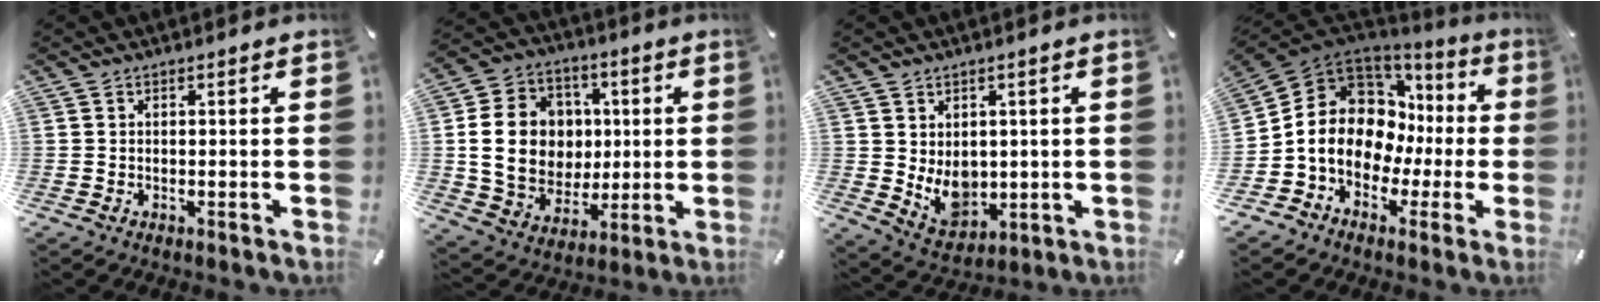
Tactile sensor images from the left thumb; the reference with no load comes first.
{"total": 17.1, "force": [1.6, 14.9, 8.4], "torque": [-0.161, 0.007, 0.038]}
{"total": 7.3, "force": [1.4, 6.2, 3.7], "torque": [-0.055, -0.020, 0.033]}
{"total": 13.6, "force": [0.1, 11.4, 7.5], "torque": [-0.161, -0.025, -0.001]}